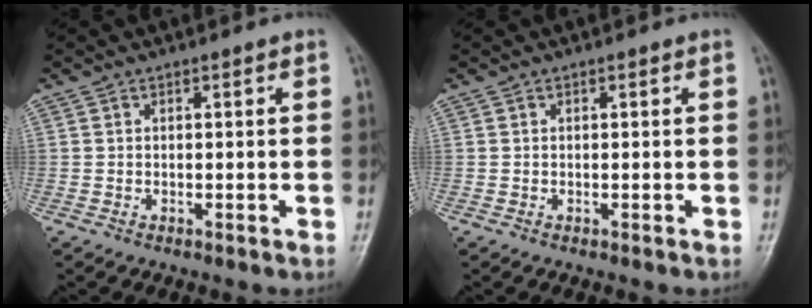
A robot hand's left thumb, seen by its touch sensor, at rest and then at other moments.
{"total": 0.0}